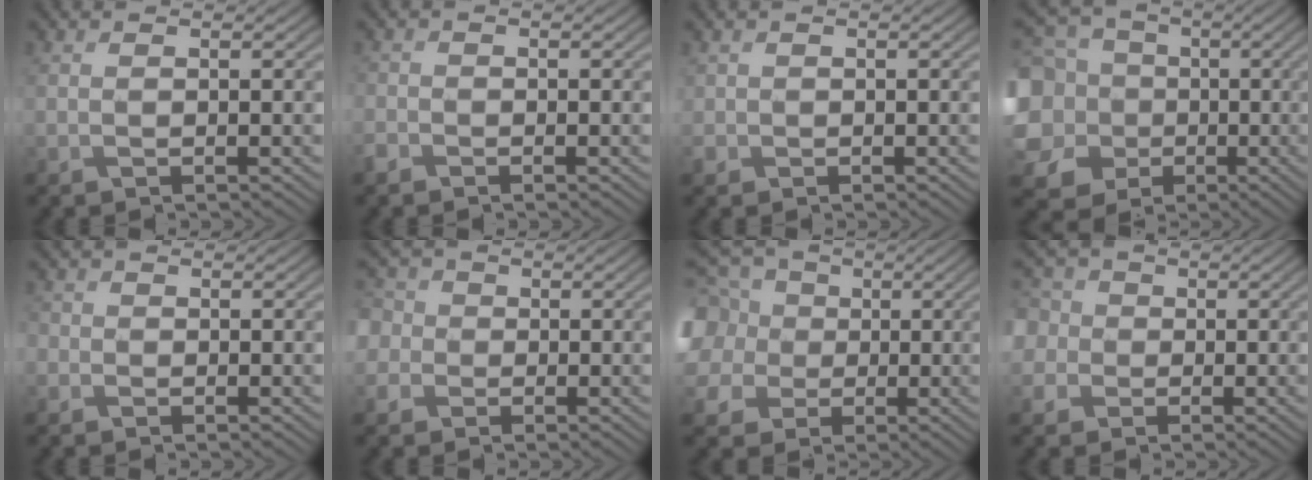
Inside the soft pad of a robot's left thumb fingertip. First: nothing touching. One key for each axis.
{"total": 1.6, "fx": -1.2, "fy": 1.1, "fz": 0.2, "tx": -0.006, "ty": -0.002, "tz": -0.033}
{"total": 1.3, "fx": -0.1, "fy": 1.3, "fz": 0.0, "tx": -0.002, "ty": -0.005, "tz": -0.006}
{"total": 15.4, "fx": -1.1, "fy": 13.9, "fz": 6.7, "tx": -0.250, "ty": -0.004, "tz": -0.039}
{"total": 1.6, "fx": -0.6, "fy": 1.5, "fz": 0.2, "tx": -0.002, "ty": -0.002, "tz": -0.018}
{"total": 6.1, "fx": -0.1, "fy": 5.7, "fz": 2.2, "tx": -0.084, "ty": 0.014, "tz": -0.035}
{"total": 13.0, "fx": 1.9, "fy": 11.3, "fz": 6.2, "tx": -0.224, "ty": 0.016, "tz": 0.017}
{"total": 7.4, "fx": 0.4, "fy": 6.7, "fz": 3.1, "tx": -0.110, "ty": 0.014, "tz": -0.025}